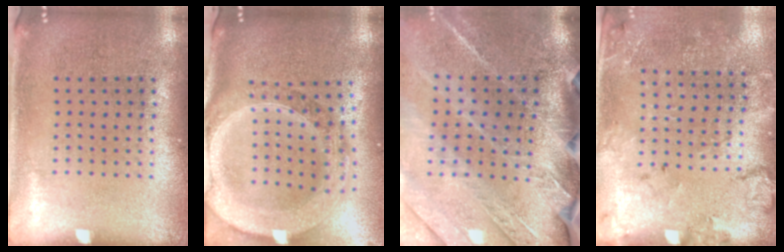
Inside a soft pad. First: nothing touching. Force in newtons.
{"total": 3.2, "press": 2.7, "slide": 1.8}
{"total": 3.9, "press": 3.3, "slide": 2.1}
{"total": 1.8, "press": 1.6, "slide": 0.8}